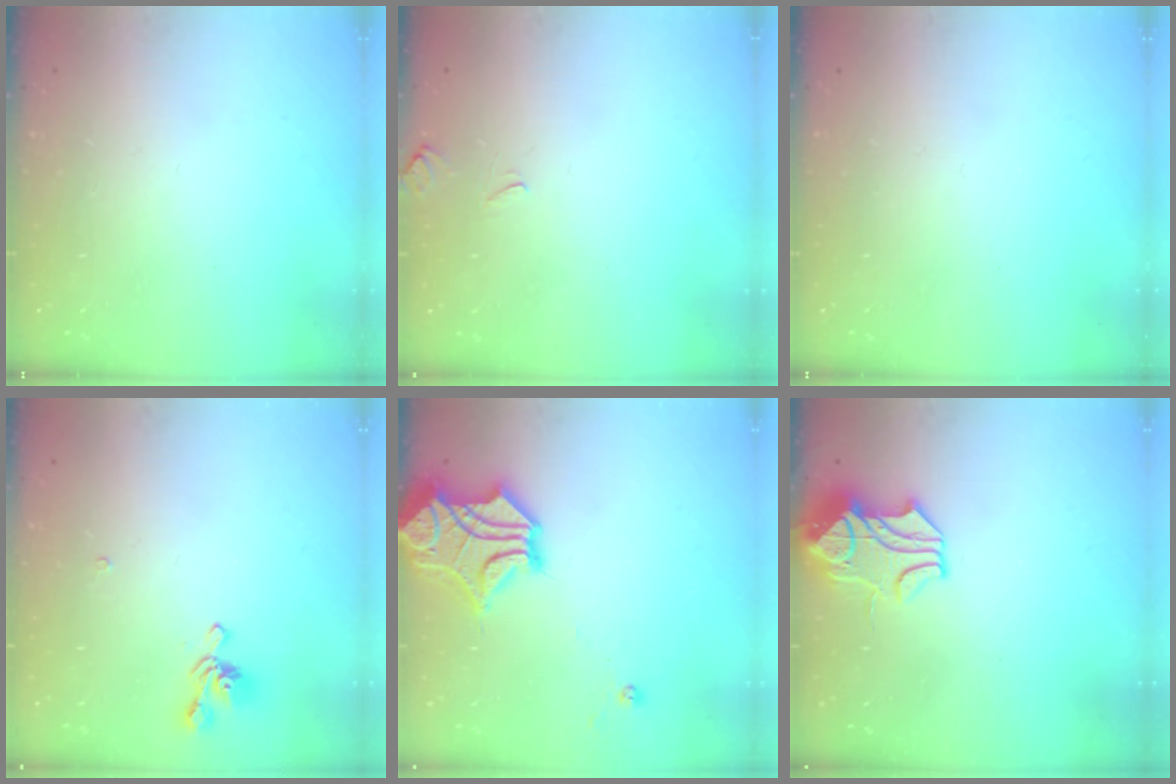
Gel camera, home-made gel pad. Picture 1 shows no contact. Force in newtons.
{"total": 3.6, "press": 3.6, "slide": 0.6}
{"total": 0.0}
{"total": 2.3, "press": 2.3, "slide": 0.1}
{"total": 9.7, "press": 9.5, "slide": 2.4}
{"total": 1.6, "press": 0.9, "slide": 1.3}